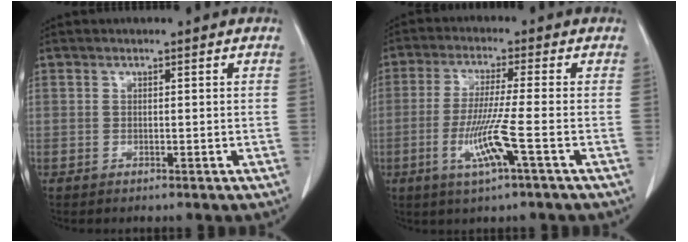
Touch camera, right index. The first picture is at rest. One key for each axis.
{"total": 8.1, "fx": -2.7, "fy": -0.7, "fz": 7.6, "tx": -0.153, "ty": -0.016, "tz": -0.055}